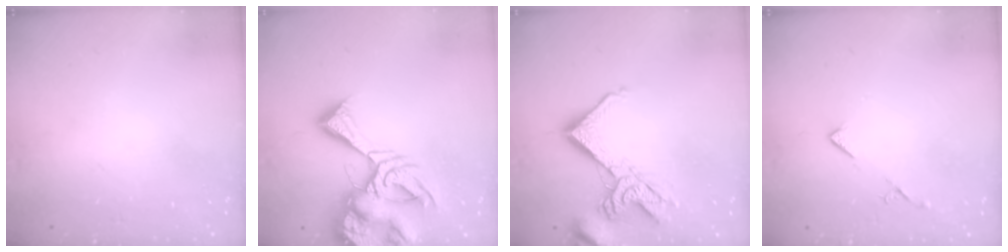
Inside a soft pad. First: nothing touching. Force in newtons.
{"total": 16.1, "press": 16.0, "slide": 1.7}
{"total": 14.0, "press": 13.9, "slide": 1.5}
{"total": 6.7, "press": 6.7, "slide": 0.9}